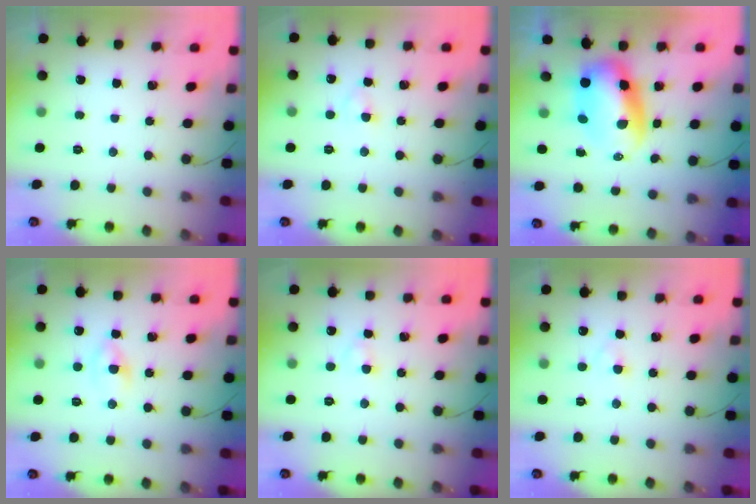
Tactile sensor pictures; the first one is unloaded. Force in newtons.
{"total": 2.2, "press": 2.0, "slide": 0.8}
{"total": 7.6, "press": 7.4, "slide": 1.9}
{"total": 2.2, "press": 1.9, "slide": 1.1}
{"total": 1.8, "press": 1.6, "slide": 0.9}
{"total": 1.8, "press": 1.6, "slide": 0.9}